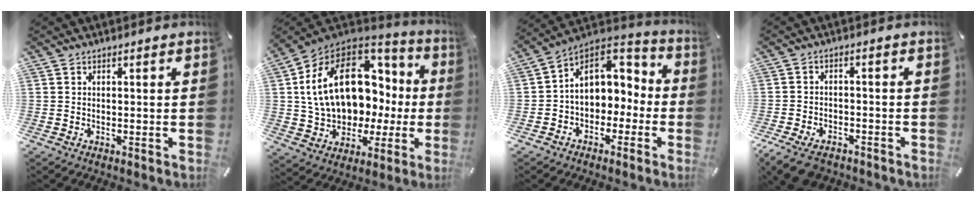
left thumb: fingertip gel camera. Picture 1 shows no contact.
{"total": 21.6, "force": [5.1, 14.8, 14.9], "torque": [-0.279, -0.022, 0.104]}
{"total": 9.9, "force": [0.9, 8.6, 4.9], "torque": [-0.083, -0.001, 0.020]}
{"total": 6.3, "force": [-4.5, 3.3, 2.9], "torque": [-0.060, 0.017, -0.083]}